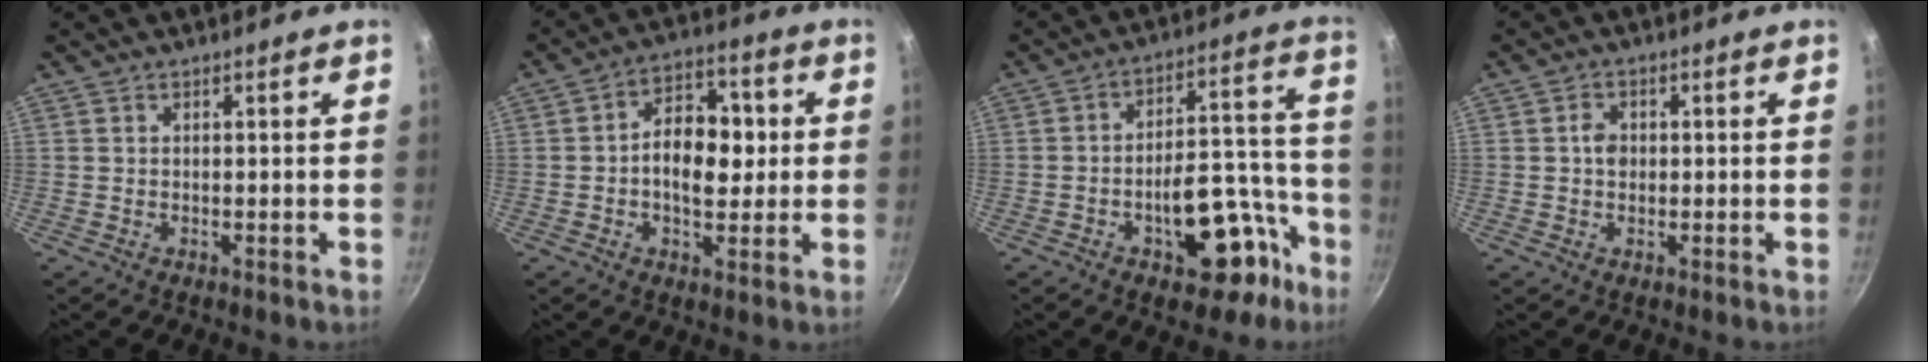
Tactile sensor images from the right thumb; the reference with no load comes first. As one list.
[{"total": 11.1, "force": [0.1, 7.0, 8.7], "torque": [-0.104, 0.018, -0.004]}, {"total": 15.7, "force": [-7.6, 7.6, 11.5], "torque": [-0.121, 0.076, -0.102]}, {"total": 2.7, "force": [0.1, 2.1, 1.7], "torque": [-0.017, 0.006, -0.002]}]